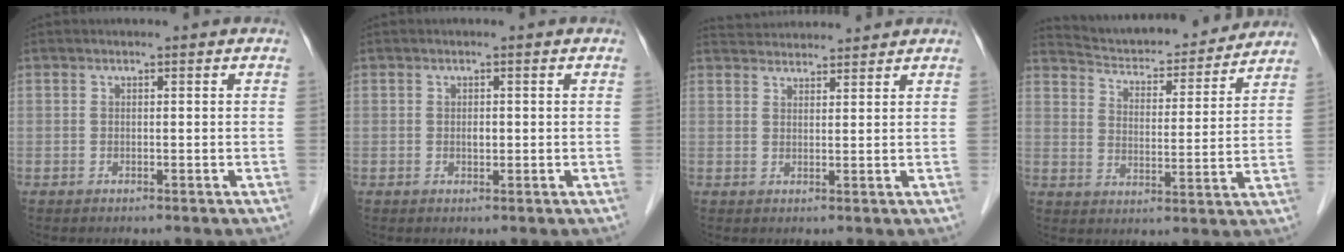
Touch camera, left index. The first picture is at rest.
{"total": 1.0, "force": [0.0, 0.6, 0.8], "torque": [-0.015, 0.000, 0.000]}
{"total": 6.1, "force": [6.0, 0.7, 0.9], "torque": [-0.019, 0.036, 0.091]}
{"total": 17.5, "force": [16.6, 2.9, 4.5], "torque": [-0.067, 0.002, 0.234]}